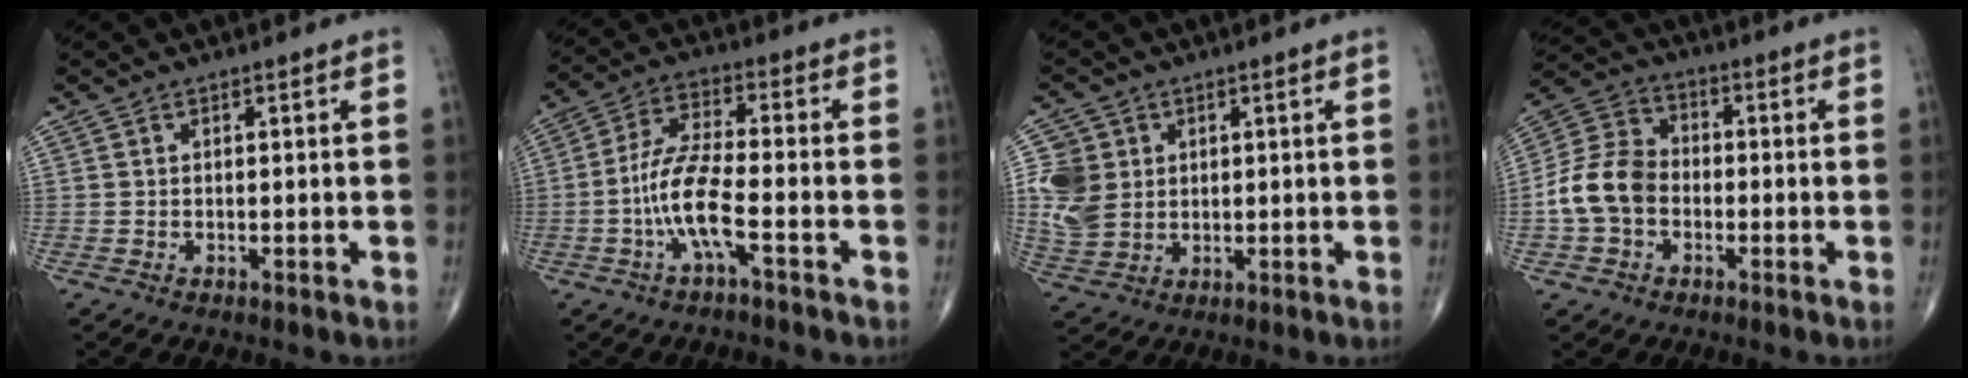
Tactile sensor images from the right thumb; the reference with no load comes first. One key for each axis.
{"total": 9.4, "fx": -3.4, "fy": 2.0, "fz": 8.5, "tx": -0.189, "ty": 0.032, "tz": -0.069}
{"total": 8.1, "fx": 1.7, "fy": 7.0, "fz": 3.7, "tx": -0.056, "ty": -0.005, "tz": 0.041}
{"total": 10.6, "fx": -2.1, "fy": 8.2, "fz": 6.4, "tx": -0.118, "ty": 0.035, "tz": -0.051}